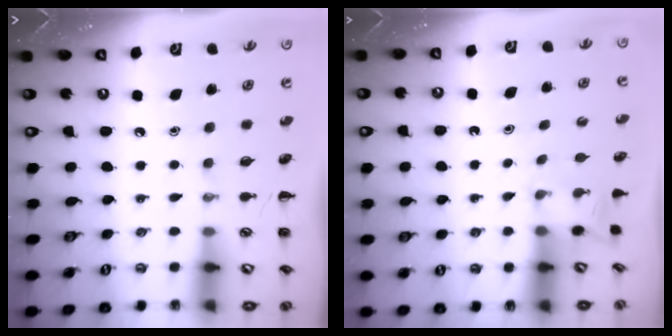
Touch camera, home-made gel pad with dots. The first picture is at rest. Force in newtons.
{"total": 2.6, "press": 2.5, "slide": 0.9}